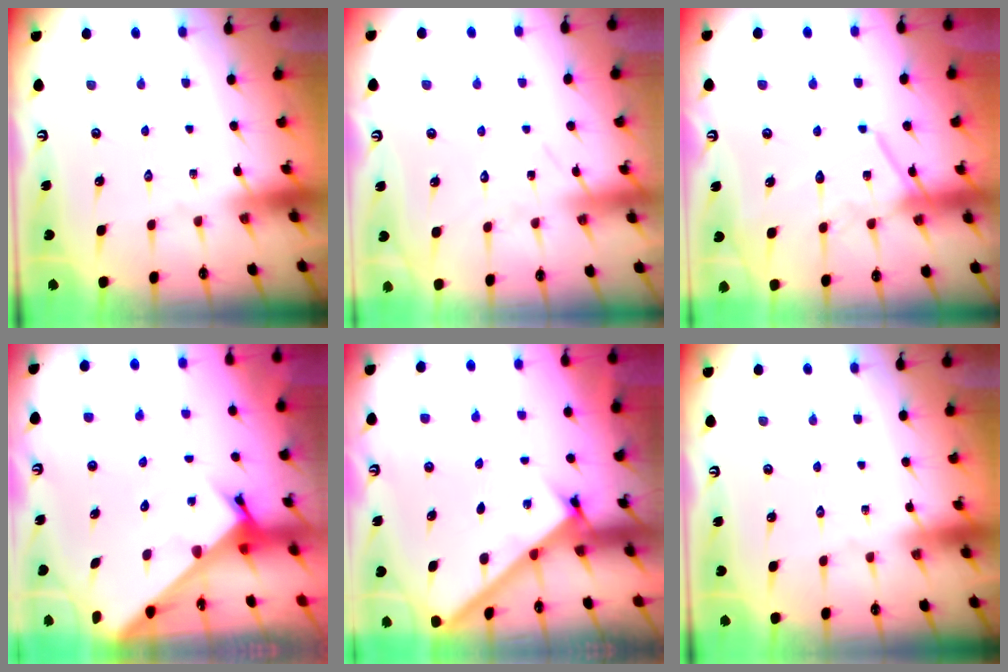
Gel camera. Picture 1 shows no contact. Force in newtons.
{"total": 8.0, "press": 8.0, "slide": 0.4}
{"total": 13.5, "press": 13.5, "slide": 1.0}
{"total": 2.8, "press": 2.8, "slide": 0.1}
{"total": 2.2, "press": 2.2, "slide": 0.2}
{"total": 0.0}